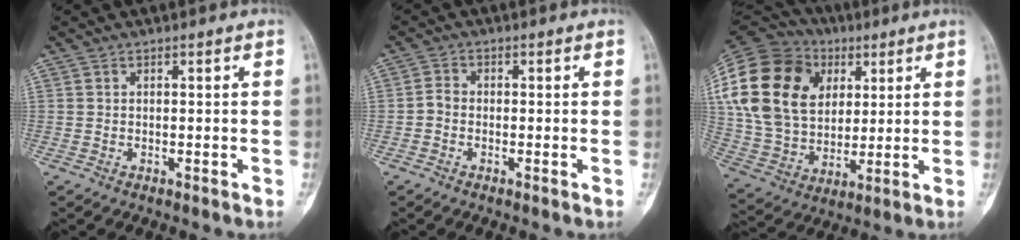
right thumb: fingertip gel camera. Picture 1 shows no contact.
{"total": 1.8, "force": [-0.7, 1.2, 1.2], "torque": [-0.021, 0.003, -0.023]}
{"total": 27.1, "force": [7.4, 19.6, 17.3], "torque": [-0.352, 0.030, 0.145]}